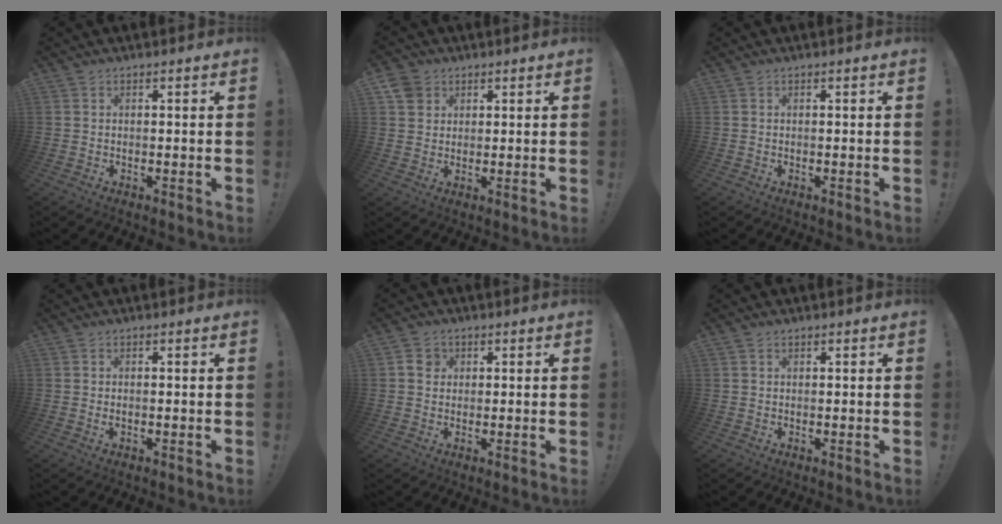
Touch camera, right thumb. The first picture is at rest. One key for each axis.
{"total": 5.1, "fx": 2.7, "fy": 4.1, "fz": 1.5, "tx": -0.028, "ty": -0.007, "tz": 0.054}
{"total": 0.0}
{"total": 0.6, "fx": 0.1, "fy": -0.1, "fz": 0.6, "tx": -0.005, "ty": -0.002, "tz": 0.000}
{"total": 3.6, "fx": 0.9, "fy": 3.1, "fz": 1.4, "tx": -0.010, "ty": 0.001, "tz": 0.013}
{"total": 0.6, "fx": 0.5, "fy": 0.4, "fz": 0.0, "tx": 0.001, "ty": -0.001, "tz": 0.009}